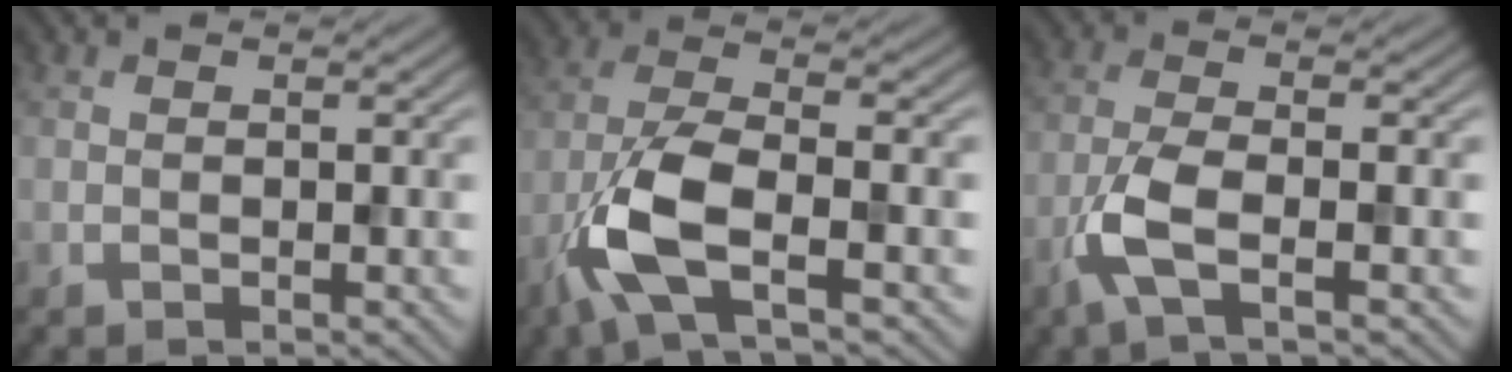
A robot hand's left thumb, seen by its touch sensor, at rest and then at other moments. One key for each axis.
{"total": 8.6, "fx": -3.8, "fy": 2.8, "fz": 7.2, "tx": -0.159, "ty": 0.000, "tz": -0.091}
{"total": 5.3, "fx": -2.3, "fy": 1.3, "fz": 4.6, "tx": -0.105, "ty": -0.001, "tz": -0.057}